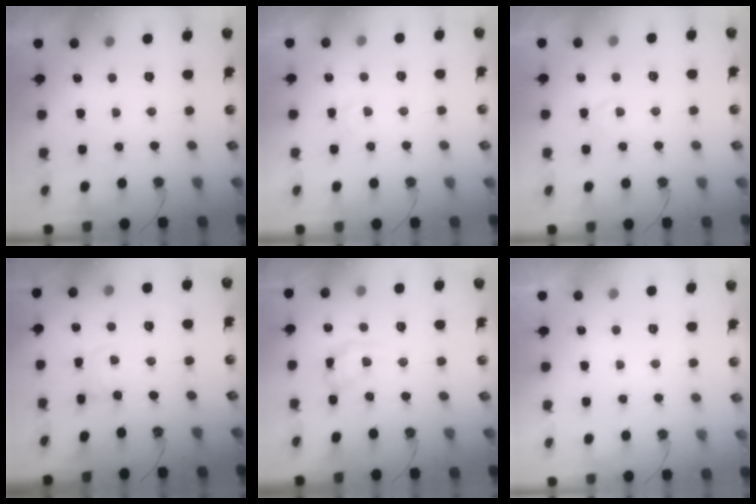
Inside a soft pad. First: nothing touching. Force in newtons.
{"total": 5.3, "press": 5.3, "slide": 0.5}
{"total": 2.8, "press": 2.8, "slide": 0.4}
{"total": 1.6, "press": 1.6, "slide": 0.2}
{"total": 10.7, "press": 10.6, "slide": 0.5}
{"total": 0.0}